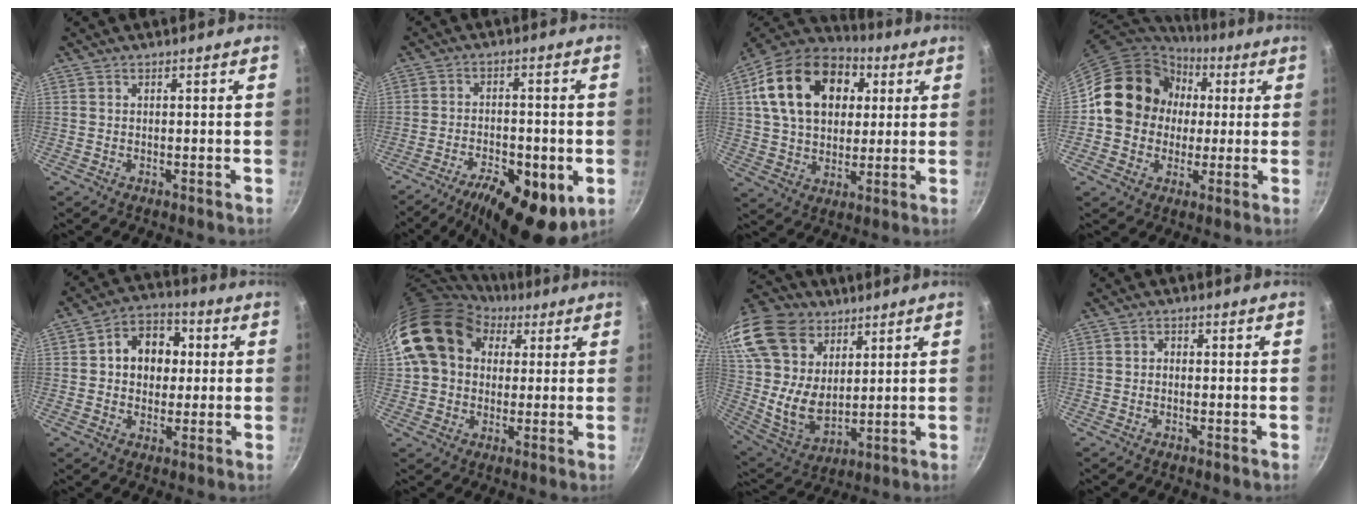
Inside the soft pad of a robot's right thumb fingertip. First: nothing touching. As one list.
[{"total": 15.8, "force": [-6.6, 6.5, 12.8], "torque": [-0.187, 0.004, -0.095]}, {"total": 22.2, "force": [6.6, 15.4, 14.6], "torque": [-0.234, 0.007, 0.103]}, {"total": 15.9, "force": [1.6, 14.2, 6.9], "torque": [-0.079, 0.023, 0.015]}, {"total": 11.0, "force": [1.6, 8.6, 6.7], "torque": [-0.058, 0.015, 0.010]}, {"total": 16.9, "force": [6.0, 12.9, 9.1], "torque": [-0.143, 0.018, 0.095]}, {"total": 26.4, "force": [15.0, 17.3, 13.0], "torque": [-0.299, -0.023, 0.291]}, {"total": 1.2, "force": [-0.2, 1.0, 0.6], "torque": [-0.011, 0.006, -0.006]}]